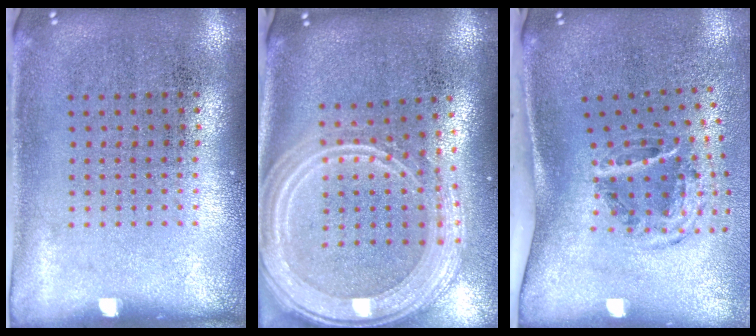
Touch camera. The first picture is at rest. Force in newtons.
{"total": 3.3, "press": 2.6, "slide": 2.0}
{"total": 2.2, "press": 1.2, "slide": 1.8}